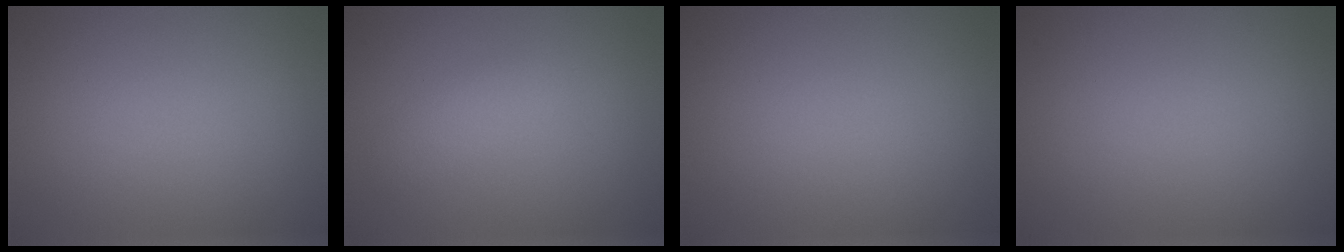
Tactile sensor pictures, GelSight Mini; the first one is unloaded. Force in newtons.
{"total": 1.6, "press": 1.6, "slide": 0.1}
{"total": 0.0}
{"total": 0.0}